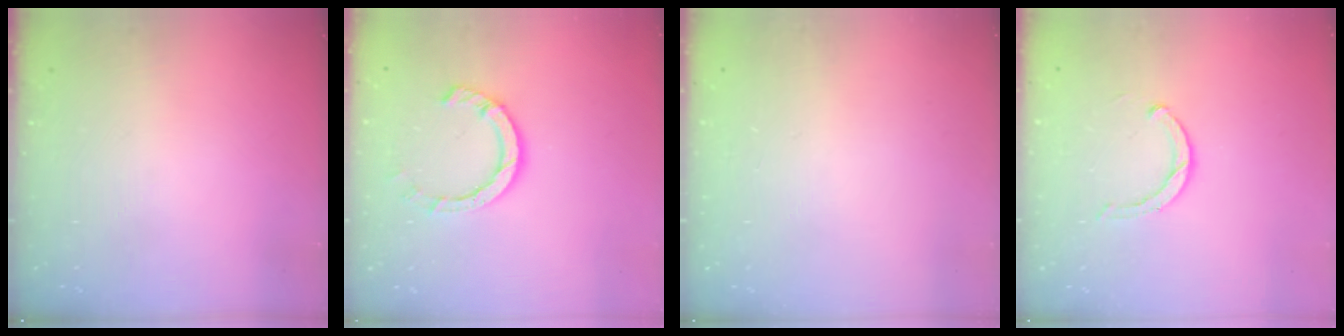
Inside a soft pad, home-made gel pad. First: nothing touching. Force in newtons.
{"total": 7.1, "press": 7.0, "slide": 1.1}
{"total": 2.6, "press": 2.6, "slide": 0.2}
{"total": 3.6, "press": 3.6, "slide": 0.6}